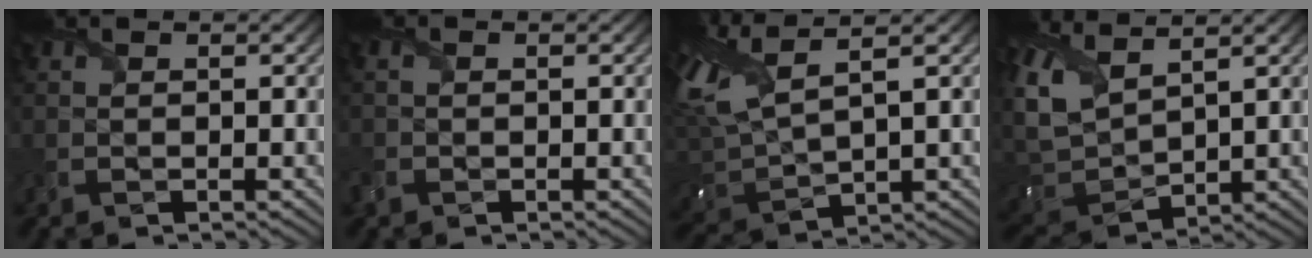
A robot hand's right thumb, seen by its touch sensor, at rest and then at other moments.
{"total": 1.5, "force": [-0.8, 1.1, 0.7], "torque": [-0.026, -0.004, -0.023]}
{"total": 9.8, "force": [4.0, 3.4, 8.3], "torque": [-0.222, 0.020, 0.077]}
{"total": 7.7, "force": [3.8, 3.7, 5.6], "torque": [-0.165, 0.007, 0.072]}